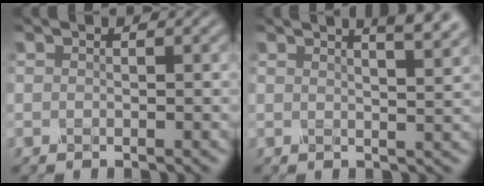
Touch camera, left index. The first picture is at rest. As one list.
[{"total": 4.8, "force": [3.3, 1.3, 3.2], "torque": [-0.019, 0.024, 0.018]}]